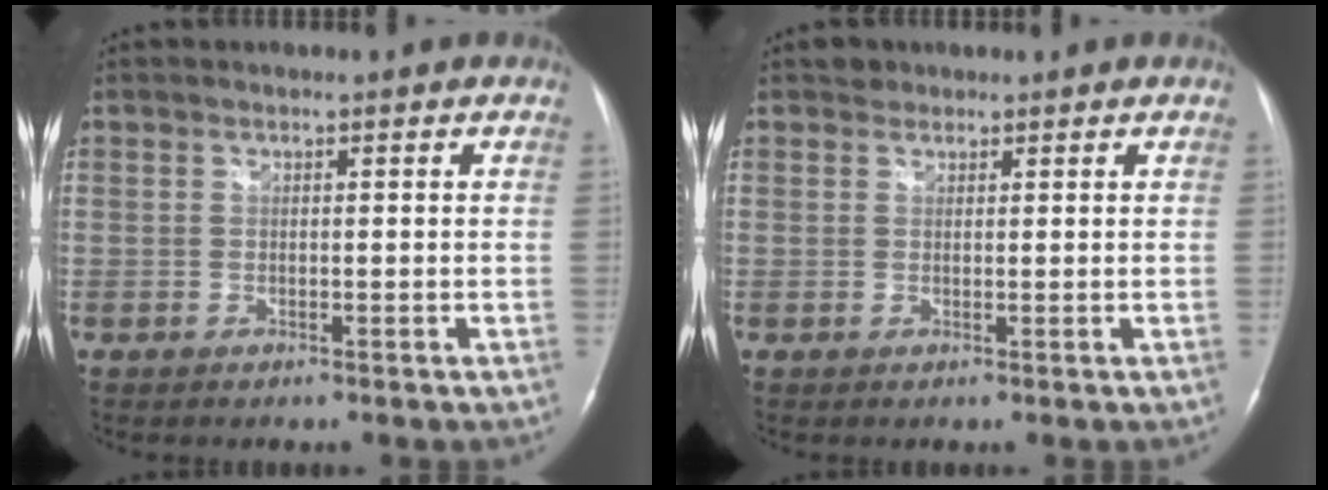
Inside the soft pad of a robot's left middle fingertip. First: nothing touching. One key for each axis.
{"total": 1.2, "fx": 0.9, "fy": 0.8, "fz": -0.1, "tx": 0.006, "ty": 0.003, "tz": 0.008}